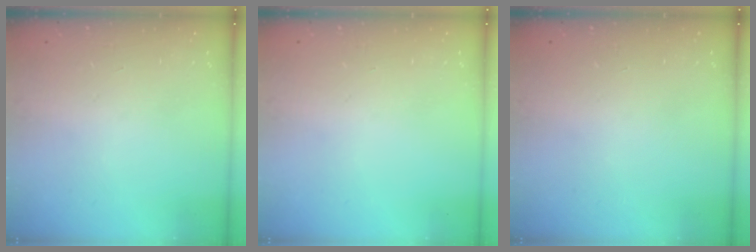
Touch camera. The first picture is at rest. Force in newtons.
{"total": 0.0}
{"total": 0.0}